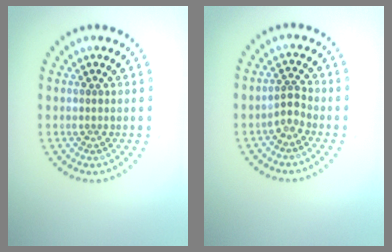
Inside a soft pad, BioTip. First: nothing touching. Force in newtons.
{"total": 1.5, "press": 1.1, "slide": 1.0}